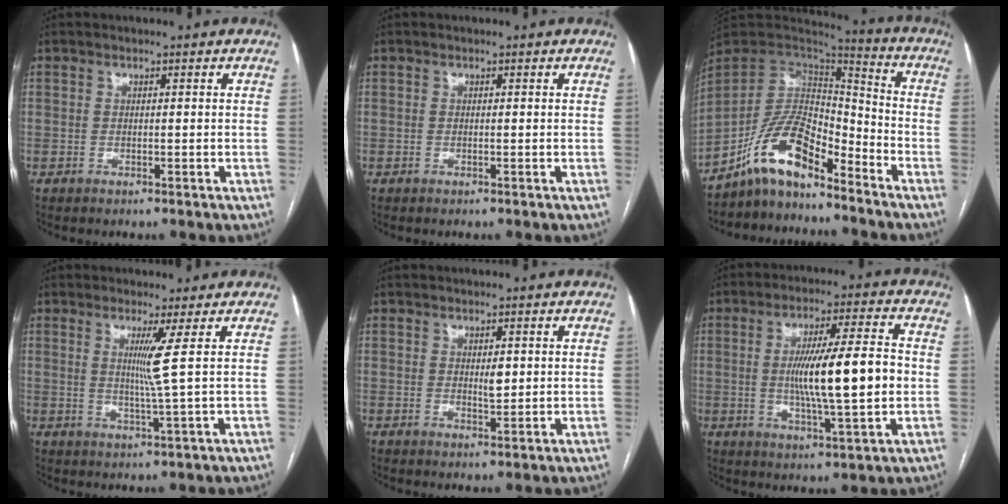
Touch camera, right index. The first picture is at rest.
{"total": 0.0}
{"total": 11.8, "force": [-8.7, 3.8, 7.0], "torque": [-0.130, 0.031, -0.160]}
{"total": 4.1, "force": [1.1, -1.8, 3.5], "torque": [-0.069, -0.011, 0.024]}
{"total": 2.0, "force": [0.4, 0.8, 1.8], "torque": [-0.028, -0.003, 0.009]}
{"total": 13.4, "force": [-0.4, 1.1, 13.3], "torque": [-0.225, 0.005, -0.006]}